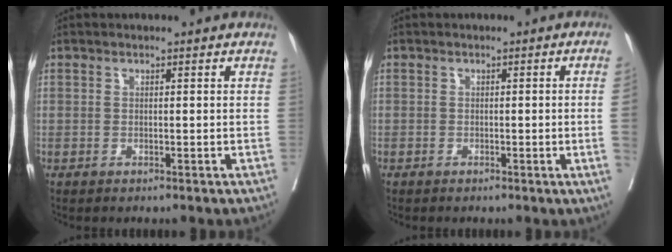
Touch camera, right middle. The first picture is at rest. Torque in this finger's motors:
{"motor_torque": [1.04, -1.10, -0.23, -0.21]}